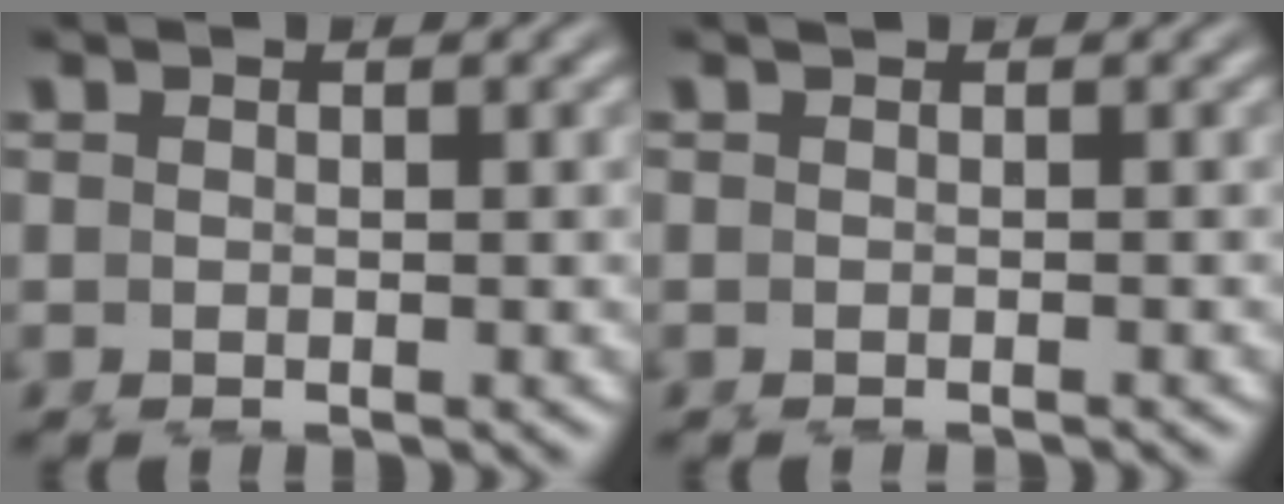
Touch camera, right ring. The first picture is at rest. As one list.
[{"total": 0.5, "force": [-0.5, -0.2, 0.0], "torque": [0.000, -0.001, -0.008]}]